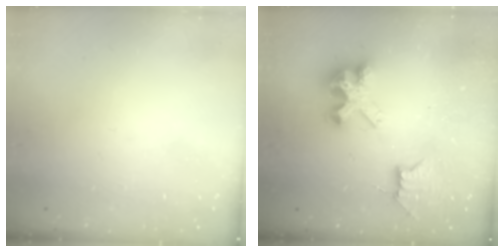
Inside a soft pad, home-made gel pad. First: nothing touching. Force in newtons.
{"total": 7.8, "press": 7.7, "slide": 0.5}